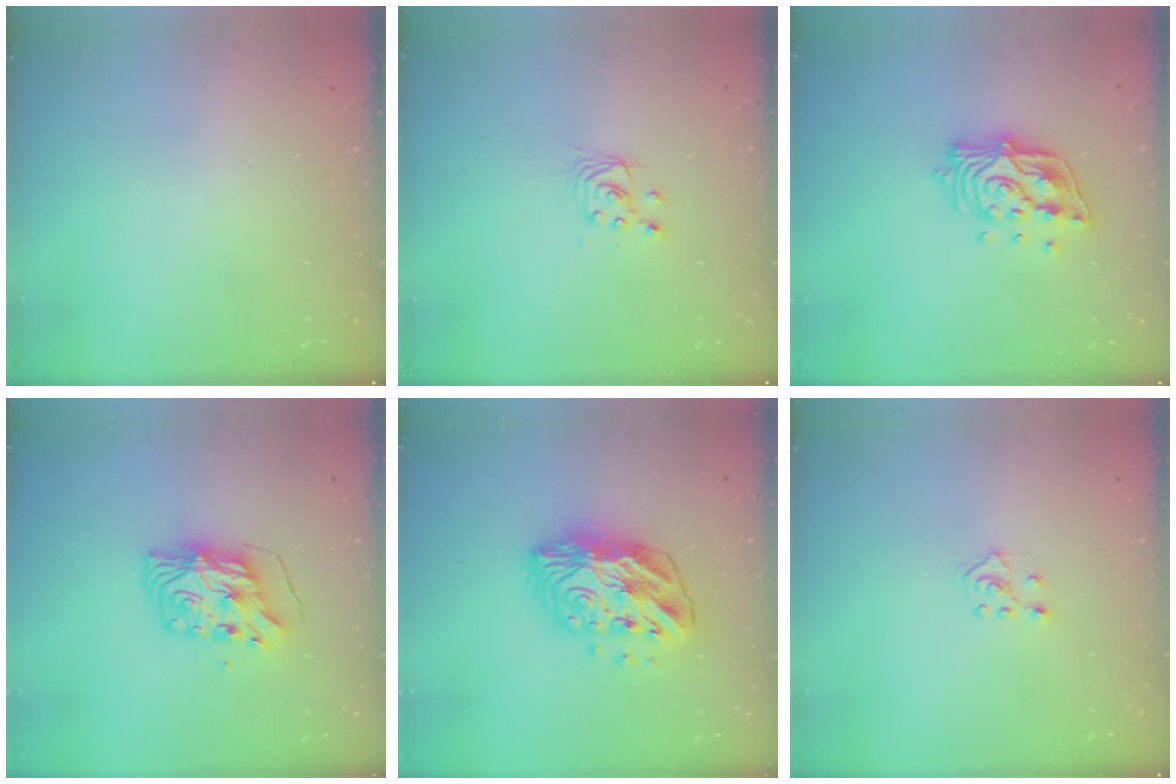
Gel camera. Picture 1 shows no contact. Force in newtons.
{"total": 2.7, "press": 2.7, "slide": 0.2}
{"total": 14.7, "press": 14.6, "slide": 1.4}
{"total": 8.3, "press": 8.3, "slide": 0.9}
{"total": 14.1, "press": 14.0, "slide": 1.1}
{"total": 5.0, "press": 4.9, "slide": 0.8}